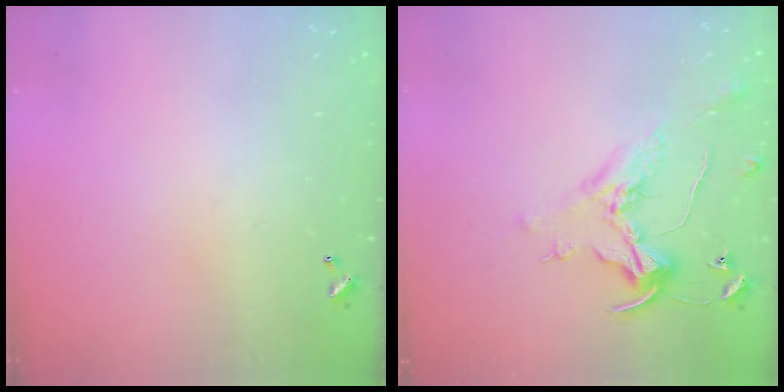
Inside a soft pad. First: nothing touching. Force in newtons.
{"total": 0.8, "press": 0.0, "slide": 0.8}